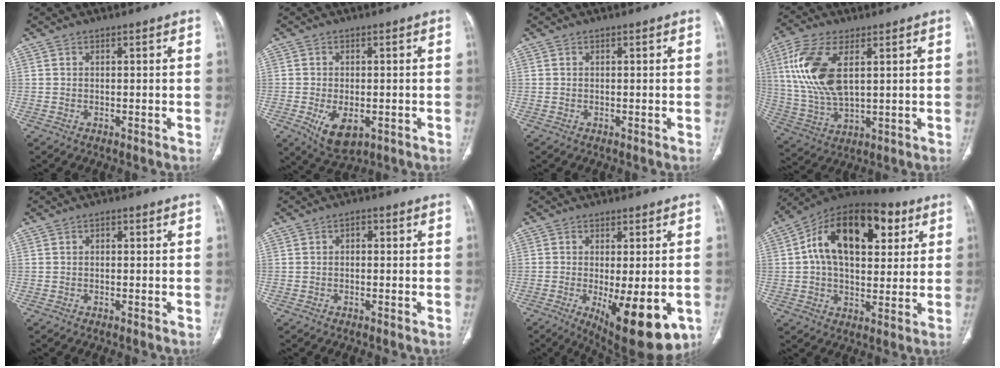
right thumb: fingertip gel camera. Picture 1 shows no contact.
{"total": 7.3, "force": [-2.3, 4.0, 5.6], "torque": [-0.093, -0.005, -0.025]}
{"total": 0.0}
{"total": 14.7, "force": [4.0, 7.1, 12.2], "torque": [-0.269, -0.010, 0.087]}
{"total": 0.7, "force": [0.0, 0.5, 0.5], "torque": [-0.008, 0.003, -0.002]}
{"total": 1.4, "force": [0.0, 1.0, 1.0], "torque": [-0.011, 0.009, -0.004]}
{"total": 15.6, "force": [-5.3, 5.7, 13.5], "torque": [-0.164, -0.016, -0.059]}
{"total": 22.4, "force": [6.9, 12.9, 17.0], "torque": [-0.249, 0.018, 0.101]}